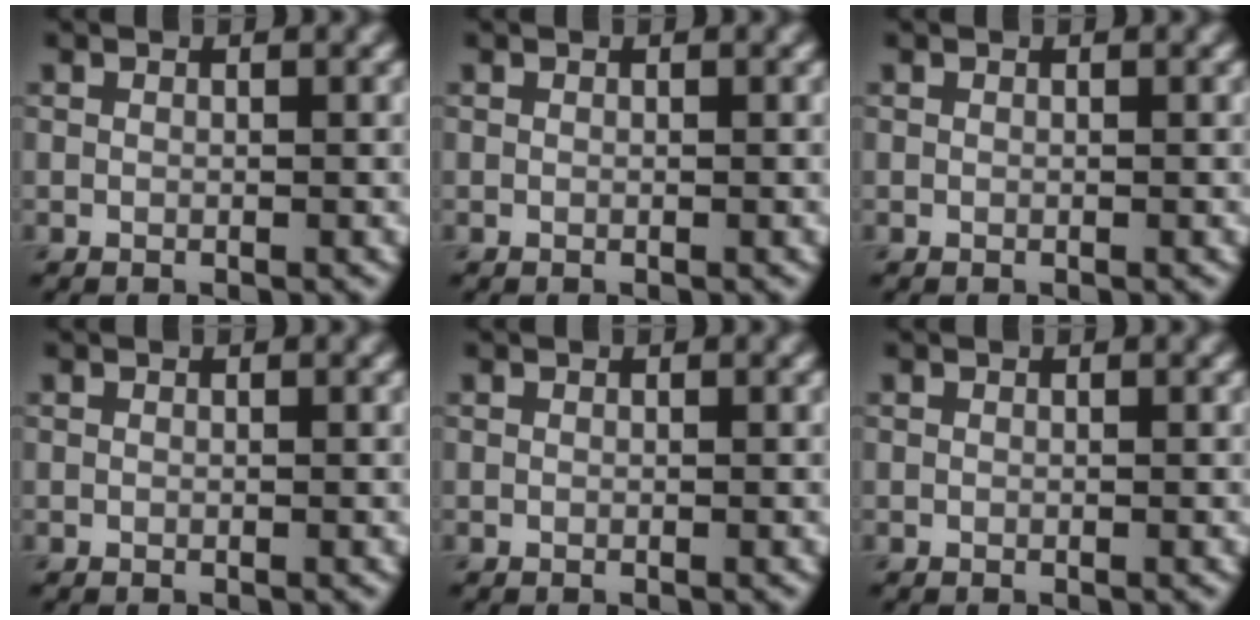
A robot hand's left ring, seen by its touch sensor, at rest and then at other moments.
{"total": 0.0}
{"total": 0.0}
{"total": 0.0}
{"total": 0.0}
{"total": 0.0}